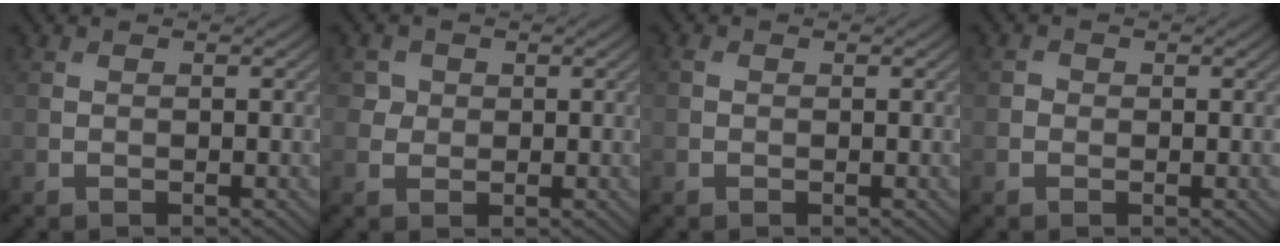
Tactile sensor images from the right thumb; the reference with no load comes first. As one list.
[{"total": 2.2, "force": [0.6, 2.1, 0.5], "torque": [-0.012, -0.009, 0.017]}, {"total": 0.6, "force": [0.1, 0.5, 0.4], "torque": [-0.006, 0.001, 0.000]}, {"total": 0.8, "force": [-0.1, 0.7, 0.2], "torque": [-0.001, -0.004, -0.006]}]